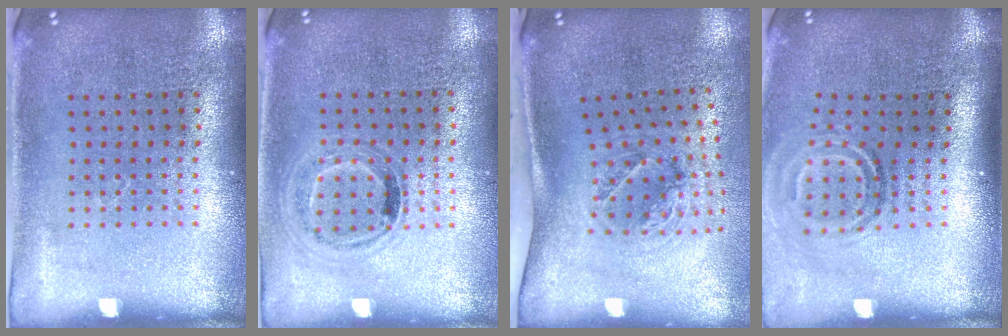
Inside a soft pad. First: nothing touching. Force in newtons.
{"total": 0.9, "press": 0.8, "slide": 0.4}
{"total": 1.4, "press": 1.2, "slide": 0.8}
{"total": 1.9, "press": 1.1, "slide": 1.5}